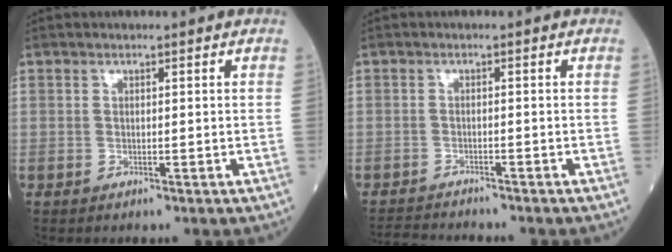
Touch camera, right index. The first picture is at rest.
{"total": 4.6, "force": [-4.6, 0.0, 0.9], "torque": [-0.016, -0.020, -0.074]}